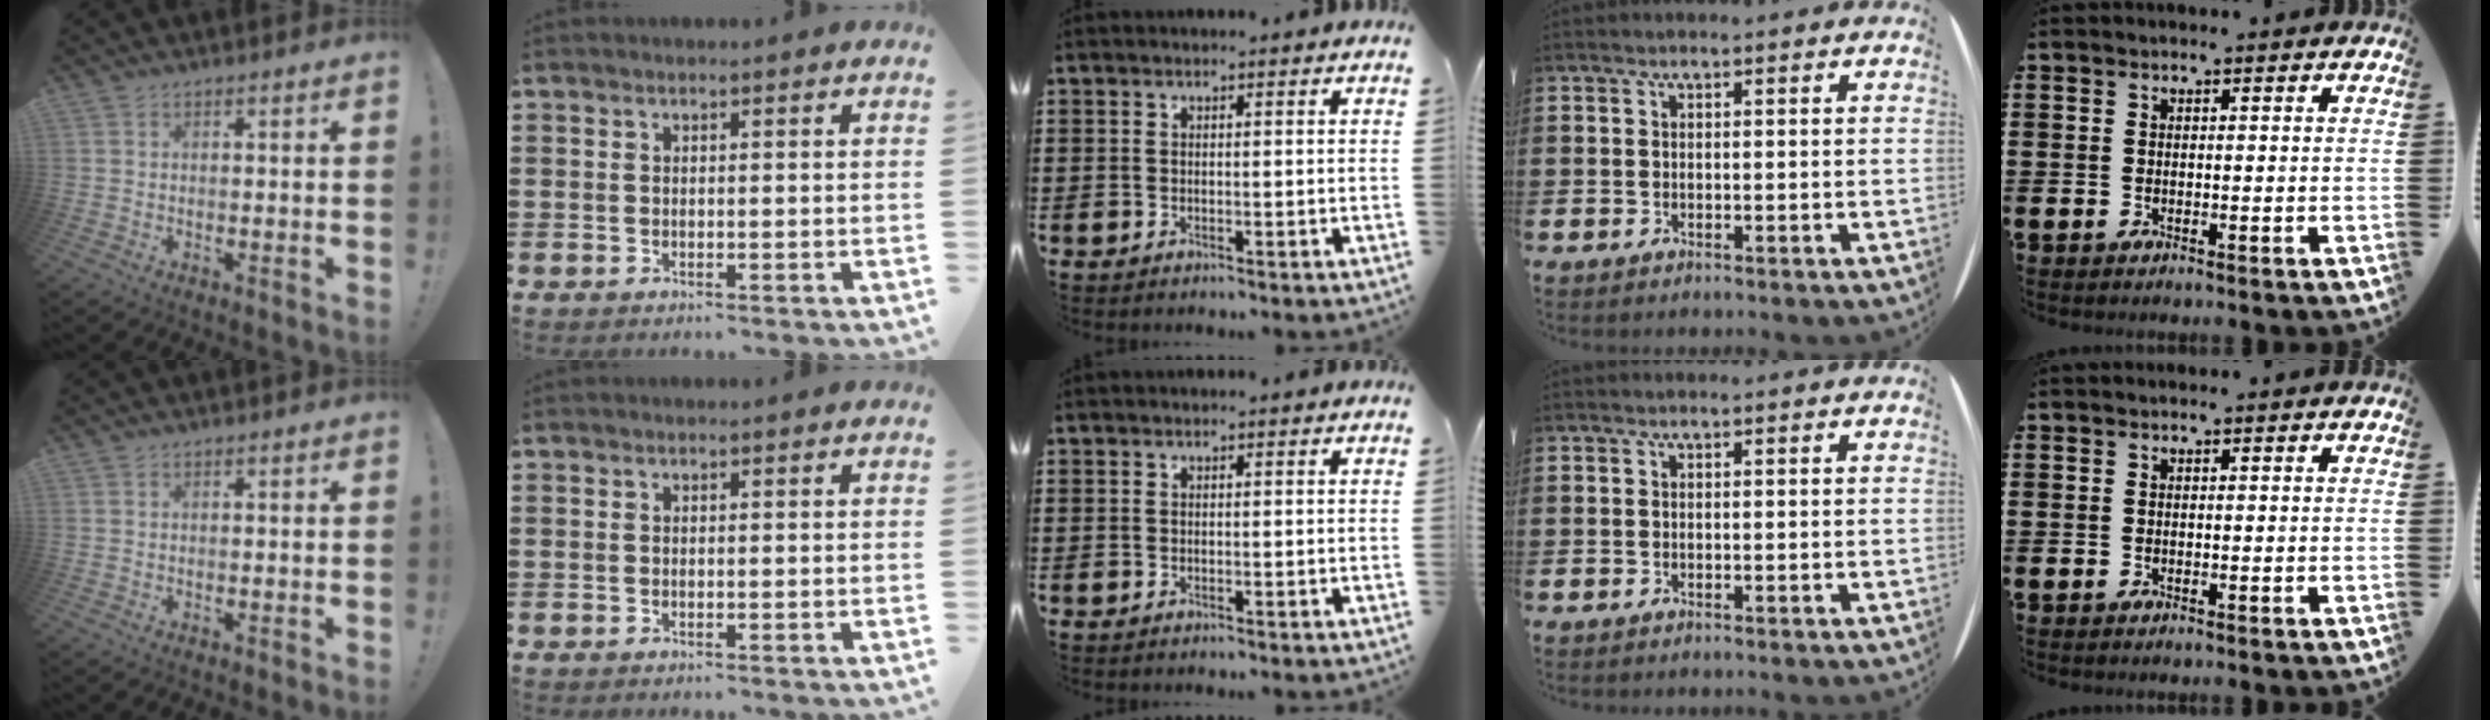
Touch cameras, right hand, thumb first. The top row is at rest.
{}